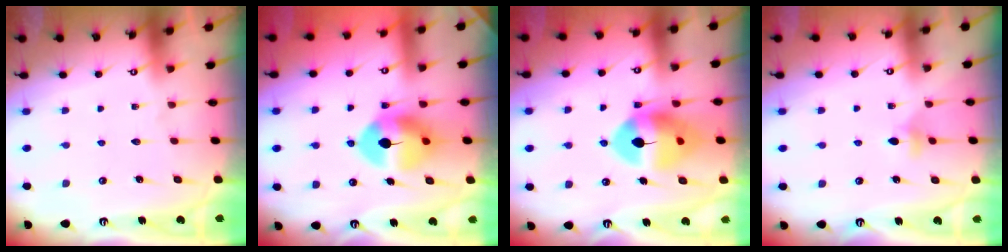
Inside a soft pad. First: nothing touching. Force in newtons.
{"total": 10.4, "press": 10.3, "slide": 1.3}
{"total": 12.5, "press": 12.3, "slide": 2.1}
{"total": 3.7, "press": 3.6, "slide": 0.5}